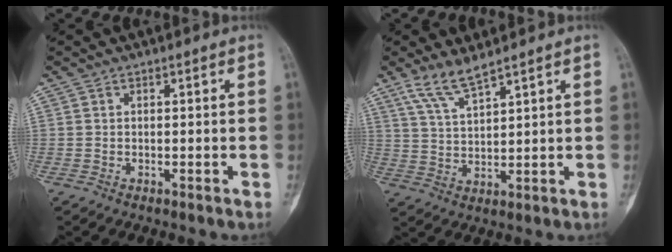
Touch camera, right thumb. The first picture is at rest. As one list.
[{"total": 6.2, "force": [4.8, 1.0, 3.8], "torque": [-0.079, -0.025, 0.101]}]